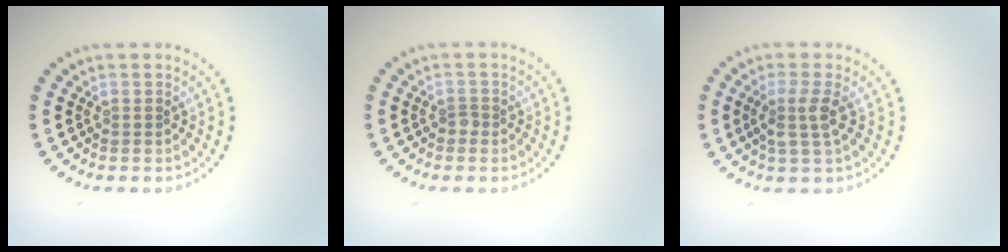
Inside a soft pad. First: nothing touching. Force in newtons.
{"total": 0.8, "press": 0.5, "slide": 0.6}
{"total": 2.2, "press": 1.9, "slide": 1.2}